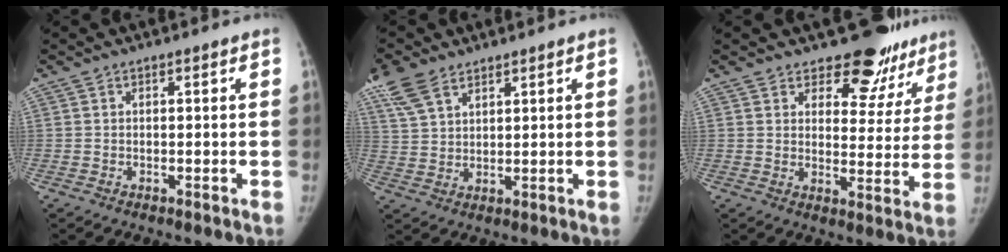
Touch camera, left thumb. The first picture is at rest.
{"total": 7.6, "force": [5.2, 3.8, 4.1], "torque": [-0.083, -0.002, 0.112]}
{"total": 13.5, "force": [11.3, 6.4, 3.6], "torque": [0.012, -0.082, 0.130]}